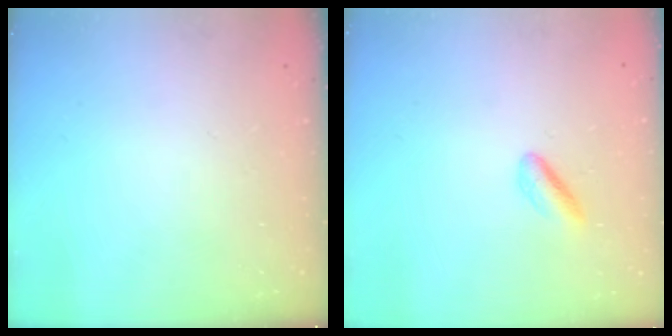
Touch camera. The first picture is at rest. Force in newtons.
{"total": 2.4, "press": 2.2, "slide": 1.0}